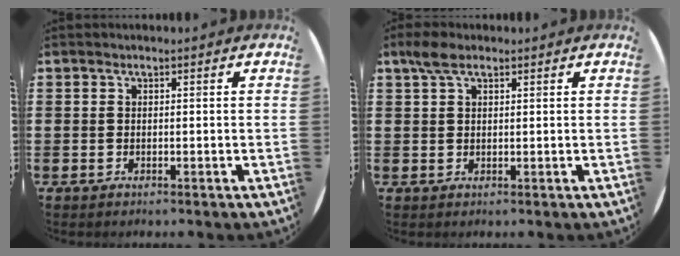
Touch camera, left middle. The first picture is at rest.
{"total": 2.7, "force": [1.8, 1.3, 1.7], "torque": [-0.030, 0.004, 0.030]}